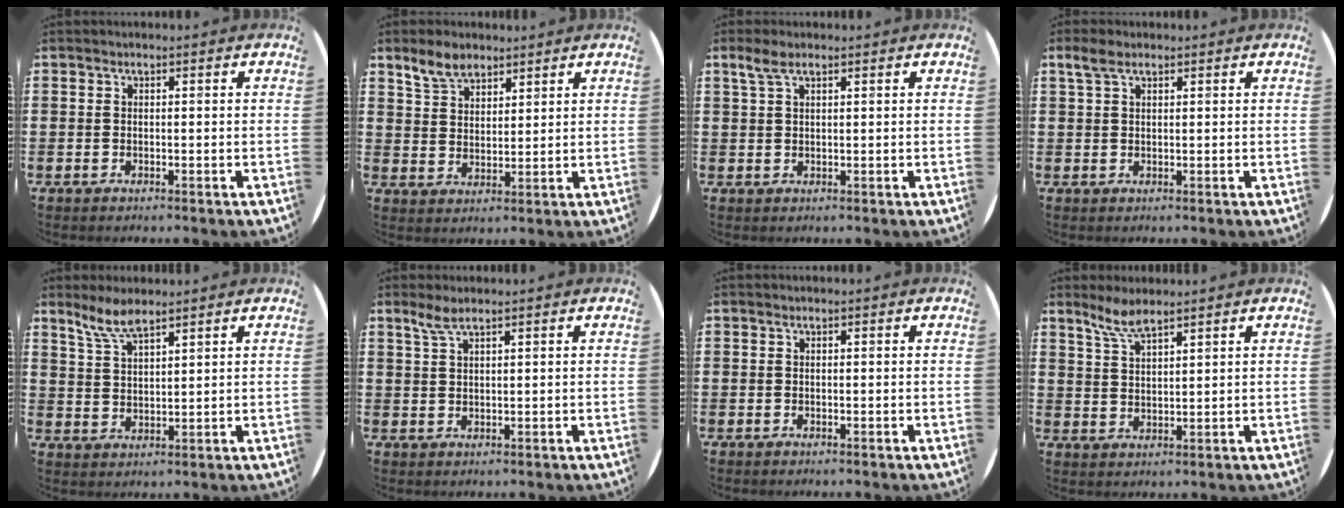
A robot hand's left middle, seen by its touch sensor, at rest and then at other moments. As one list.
[{"total": 4.7, "force": [3.9, 2.3, 1.5], "torque": [-0.039, -0.001, 0.074]}, {"total": 2.3, "force": [1.6, 0.7, 1.5], "torque": [-0.032, 0.005, 0.028]}, {"total": 2.2, "force": [1.5, 1.0, 1.3], "torque": [-0.029, 0.006, 0.026]}, {"total": 4.8, "force": [4.0, 1.1, 2.5], "torque": [-0.059, -0.003, 0.071]}, {"total": 2.4, "force": [1.8, 0.3, 1.5], "torque": [-0.033, 0.003, 0.032]}, {"total": 0.0}, {"total": 4.1, "force": [3.4, 0.8, 2.1], "torque": [-0.049, 0.001, 0.062]}]